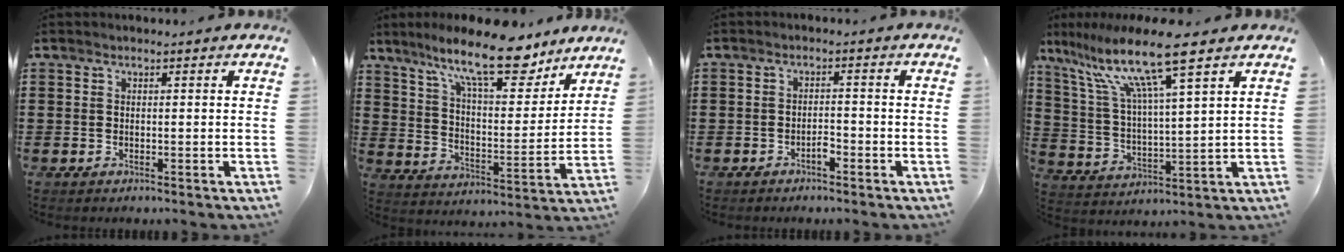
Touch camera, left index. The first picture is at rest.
{"total": 13.8, "force": [10.6, 3.1, 8.4], "torque": [-0.164, -0.050, 0.179]}
{"total": 2.0, "force": [-1.4, 0.6, 1.3], "torque": [-0.029, 0.002, -0.027]}
{"total": 12.8, "force": [8.8, 0.8, 9.4], "torque": [-0.214, -0.036, 0.141]}